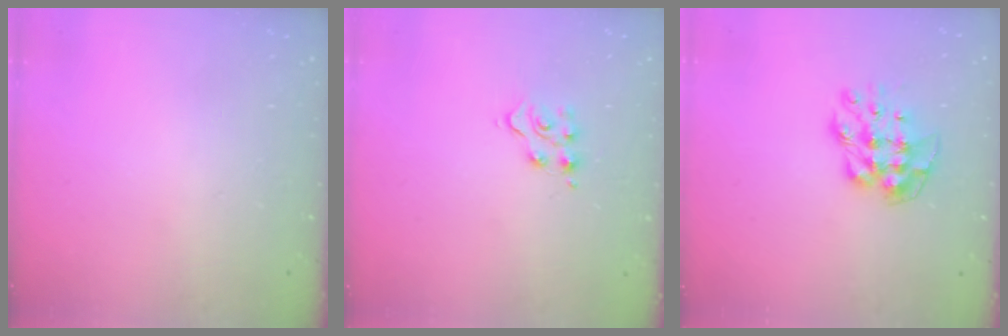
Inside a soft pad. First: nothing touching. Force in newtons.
{"total": 5.8, "press": 5.8, "slide": 0.2}
{"total": 9.5, "press": 9.4, "slide": 0.6}